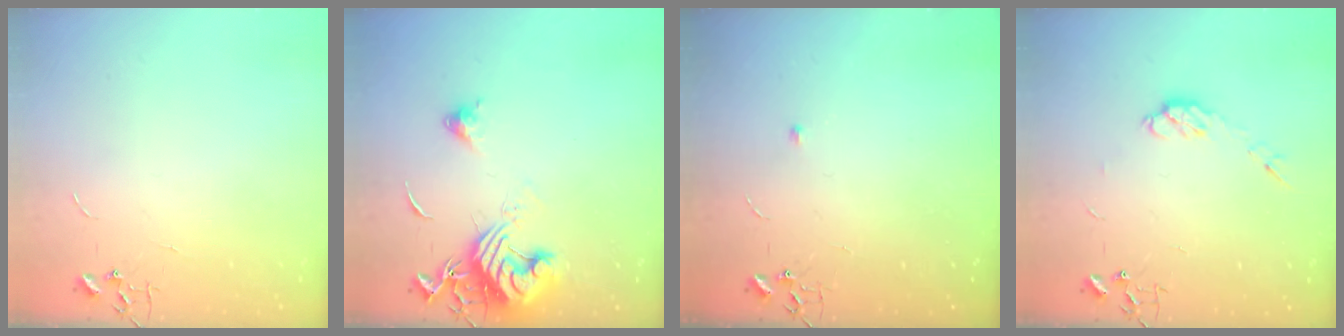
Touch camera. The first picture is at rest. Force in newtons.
{"total": 14.1, "press": 14.0, "slide": 1.7}
{"total": 3.9, "press": 3.9, "slide": 0.6}
{"total": 6.3, "press": 6.3, "slide": 0.2}